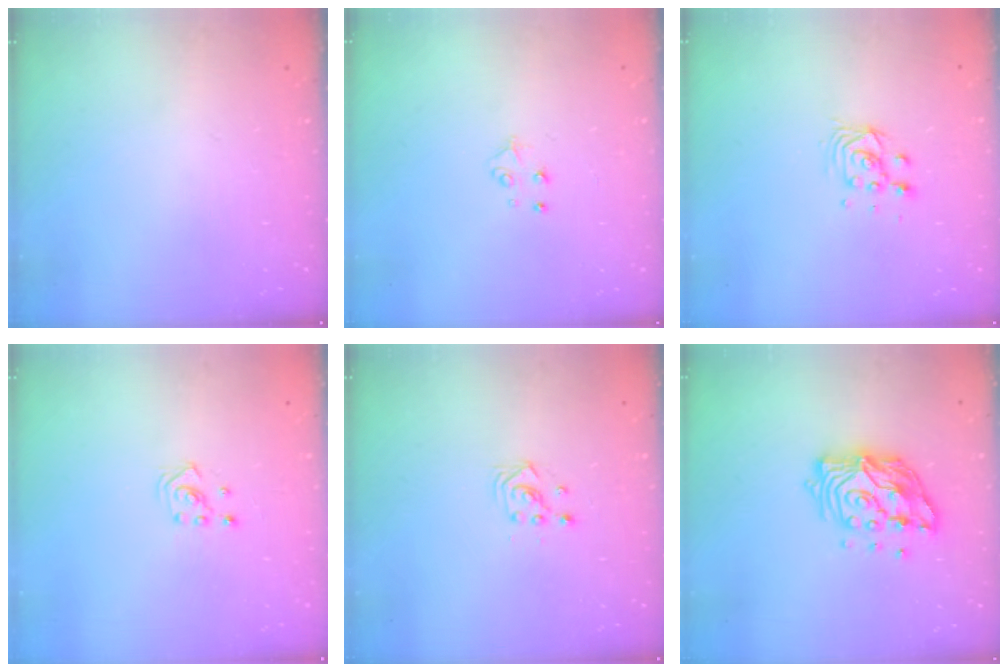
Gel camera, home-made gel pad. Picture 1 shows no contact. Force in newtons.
{"total": 4.8, "press": 4.8, "slide": 0.5}
{"total": 4.9, "press": 4.9, "slide": 0.4}
{"total": 2.6, "press": 2.6, "slide": 0.3}
{"total": 3.4, "press": 3.4, "slide": 0.2}
{"total": 15.1, "press": 15.0, "slide": 1.4}